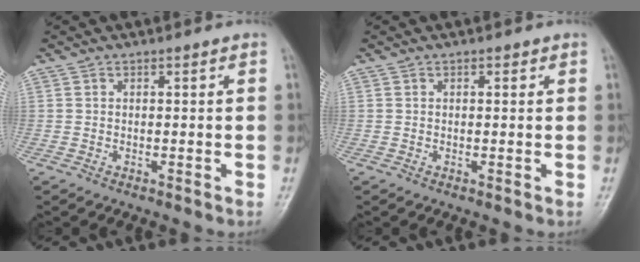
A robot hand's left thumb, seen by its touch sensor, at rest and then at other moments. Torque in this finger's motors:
{"motor_torque": [-0.14, -0.08, 0.00, 0.14, -0.01]}